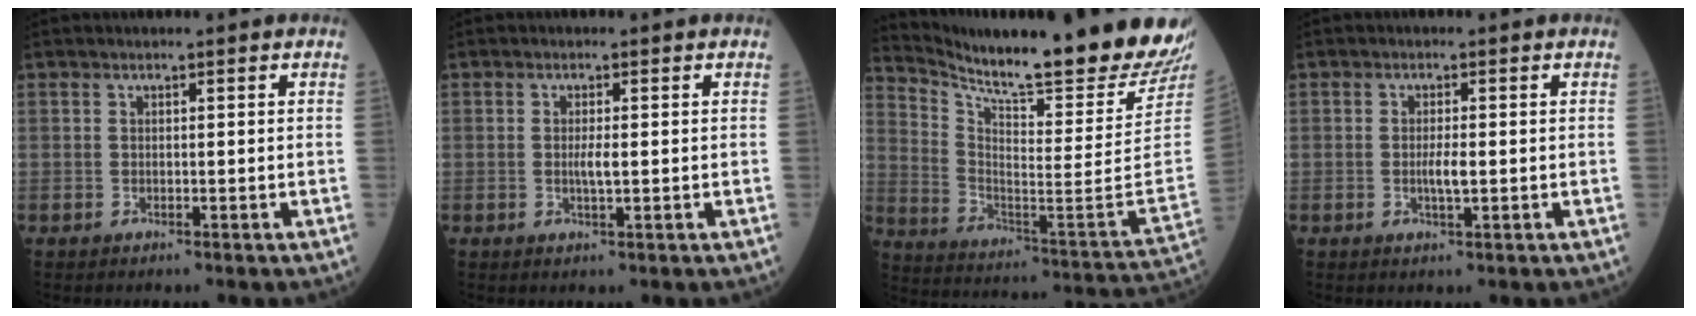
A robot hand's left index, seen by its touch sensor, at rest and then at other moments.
{"total": 1.9, "force": [-0.3, 0.2, 1.8], "torque": [-0.039, -0.005, -0.003]}
{"total": 25.6, "force": [22.9, -0.2, 11.6], "torque": [-0.207, -0.116, 0.328]}
{"total": 2.3, "force": [-0.5, 0.4, 2.3], "torque": [-0.046, -0.004, -0.007]}